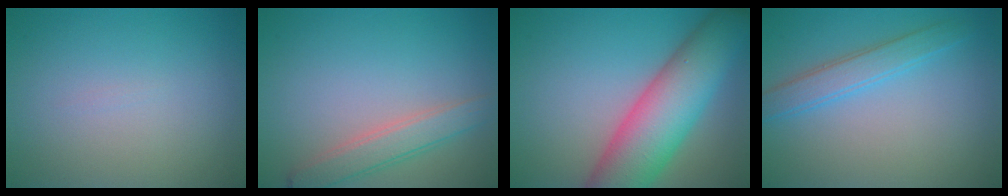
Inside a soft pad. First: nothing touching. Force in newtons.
{"total": 2.9, "press": 2.9, "slide": 0.1}
{"total": 10.3, "press": 10.3, "slide": 0.6}
{"total": 2.8, "press": 2.8, "slide": 0.1}